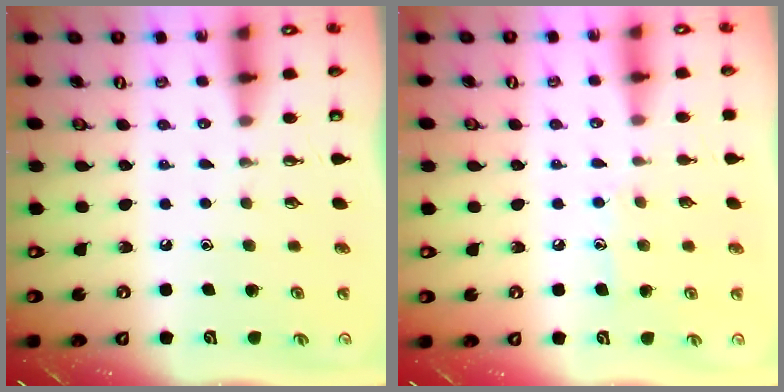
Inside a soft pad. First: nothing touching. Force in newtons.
{"total": 6.8, "press": 6.7, "slide": 0.7}